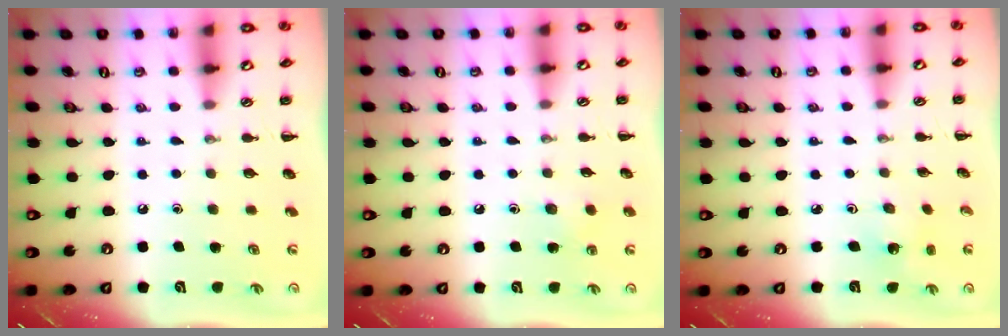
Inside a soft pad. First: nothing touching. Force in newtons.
{"total": 4.3, "press": 4.1, "slide": 1.3}
{"total": 1.6, "press": 1.5, "slide": 0.7}